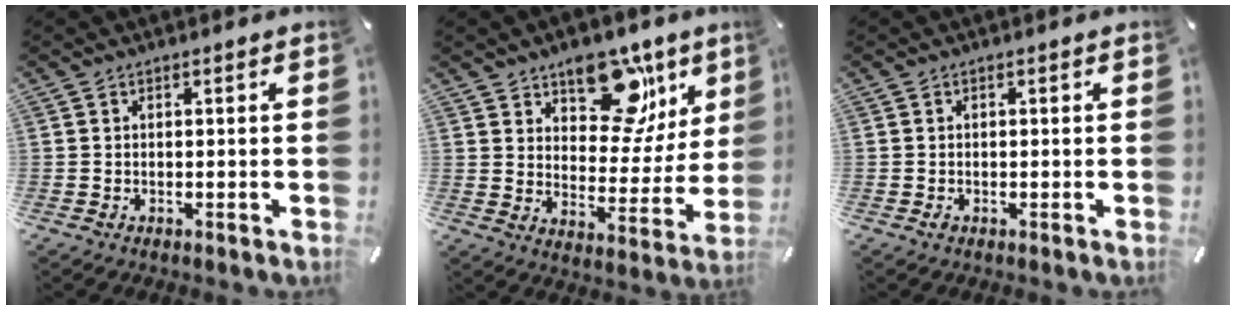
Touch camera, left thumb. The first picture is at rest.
{"total": 17.1, "force": [11.1, 10.2, 8.1], "torque": [-0.094, -0.080, 0.193]}
{"total": 0.6, "force": [-0.2, 0.5, 0.3], "torque": [-0.004, 0.002, -0.005]}